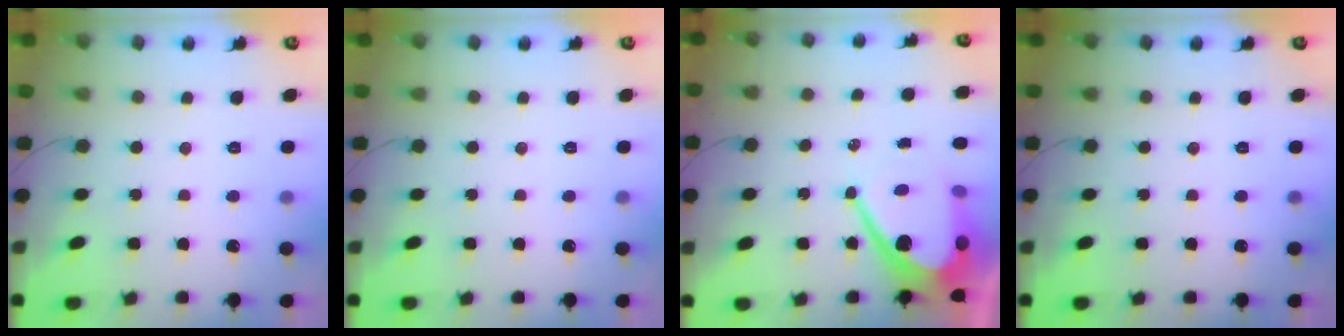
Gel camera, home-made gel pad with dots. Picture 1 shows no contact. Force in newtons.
{"total": 0.0}
{"total": 14.4, "press": 14.4, "slide": 0.9}
{"total": 0.0}